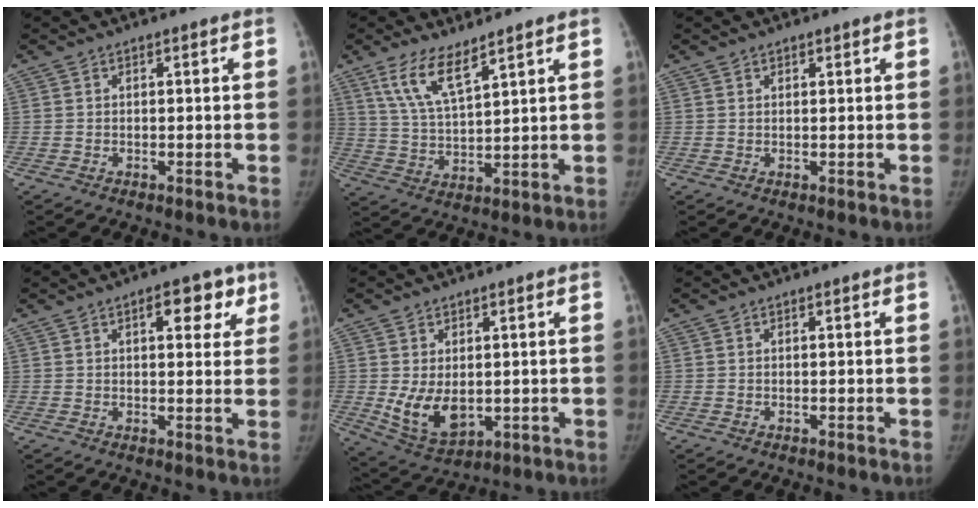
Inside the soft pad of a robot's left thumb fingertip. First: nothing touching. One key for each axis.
{"total": 8.3, "fx": 5.7, "fy": 2.2, "fz": 5.7, "tx": -0.107, "ty": -0.030, "tz": 0.122}
{"total": 0.6, "fx": 0.5, "fy": 0.4, "fz": -0.1, "tx": 0.009, "ty": -0.003, "tz": 0.005}
{"total": 7.3, "fx": 3.4, "fy": 3.7, "fz": 5.3, "tx": -0.034, "ty": -0.007, "tz": 0.037}
{"total": 8.7, "fx": -0.4, "fy": 5.8, "fz": 6.5, "tx": -0.096, "ty": -0.018, "tz": 0.014}
{"total": 0.0}